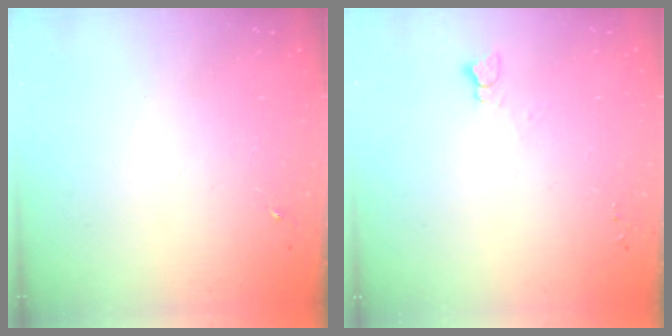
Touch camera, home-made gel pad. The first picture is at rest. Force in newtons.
{"total": 2.5, "press": 2.5, "slide": 0.2}